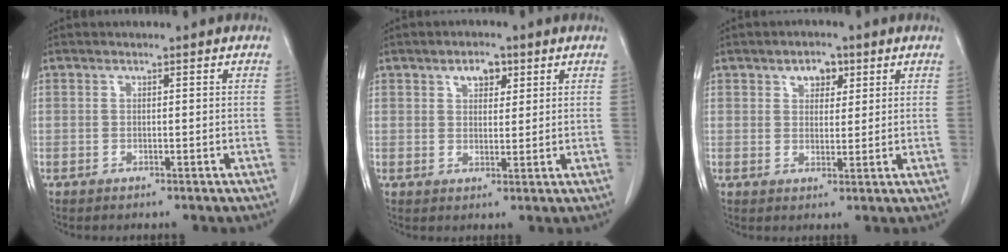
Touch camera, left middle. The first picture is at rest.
{"total": 3.5, "force": [1.9, 1.9, 2.2], "torque": [-0.034, 0.005, 0.032]}
{"total": 3.6, "force": [1.9, 2.1, 2.2], "torque": [-0.030, 0.006, 0.031]}